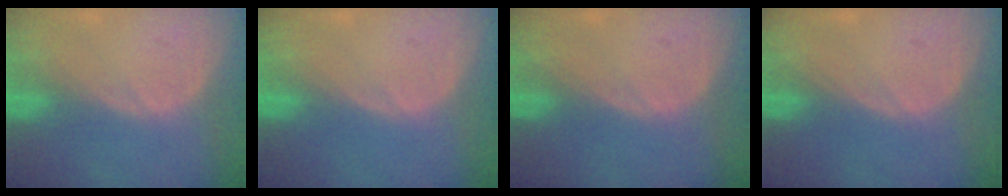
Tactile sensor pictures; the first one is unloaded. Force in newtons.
{"total": 0.0}
{"total": 0.0}
{"total": 0.0}